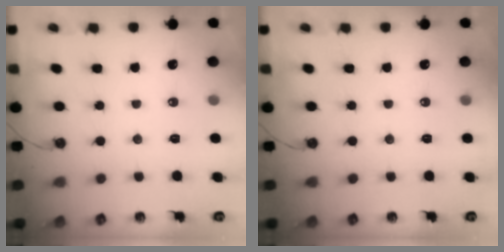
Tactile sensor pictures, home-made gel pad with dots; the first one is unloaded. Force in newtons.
{"total": 0.0}